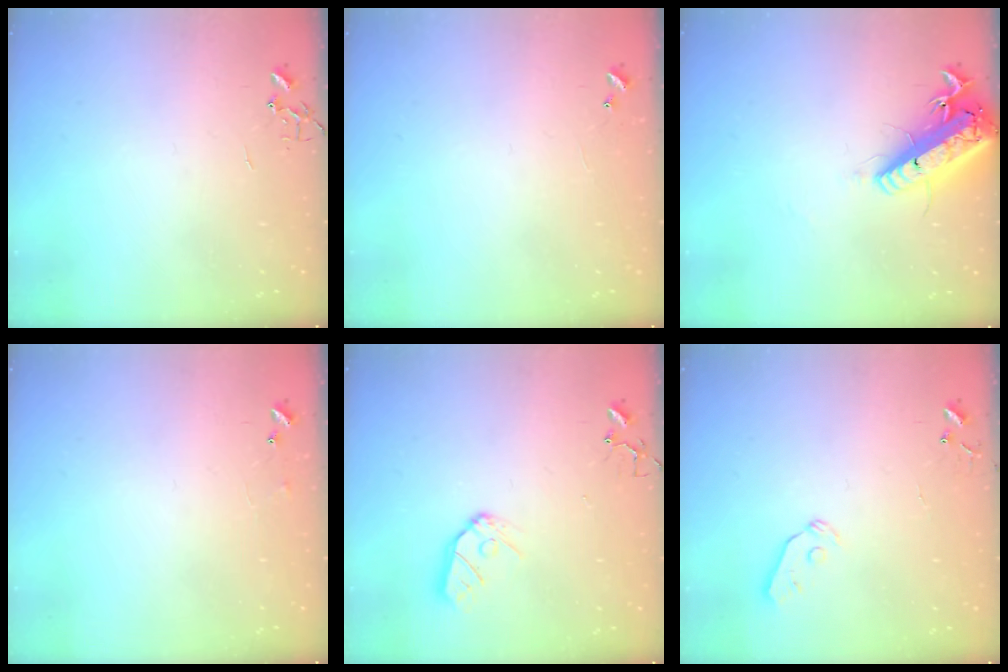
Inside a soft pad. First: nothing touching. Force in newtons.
{"total": 5.1, "press": 5.0, "slide": 0.3}
{"total": 17.6, "press": 17.3, "slide": 3.4}
{"total": 6.4, "press": 6.3, "slide": 0.5}
{"total": 9.2, "press": 9.2, "slide": 0.8}
{"total": 5.9, "press": 5.8, "slide": 0.7}